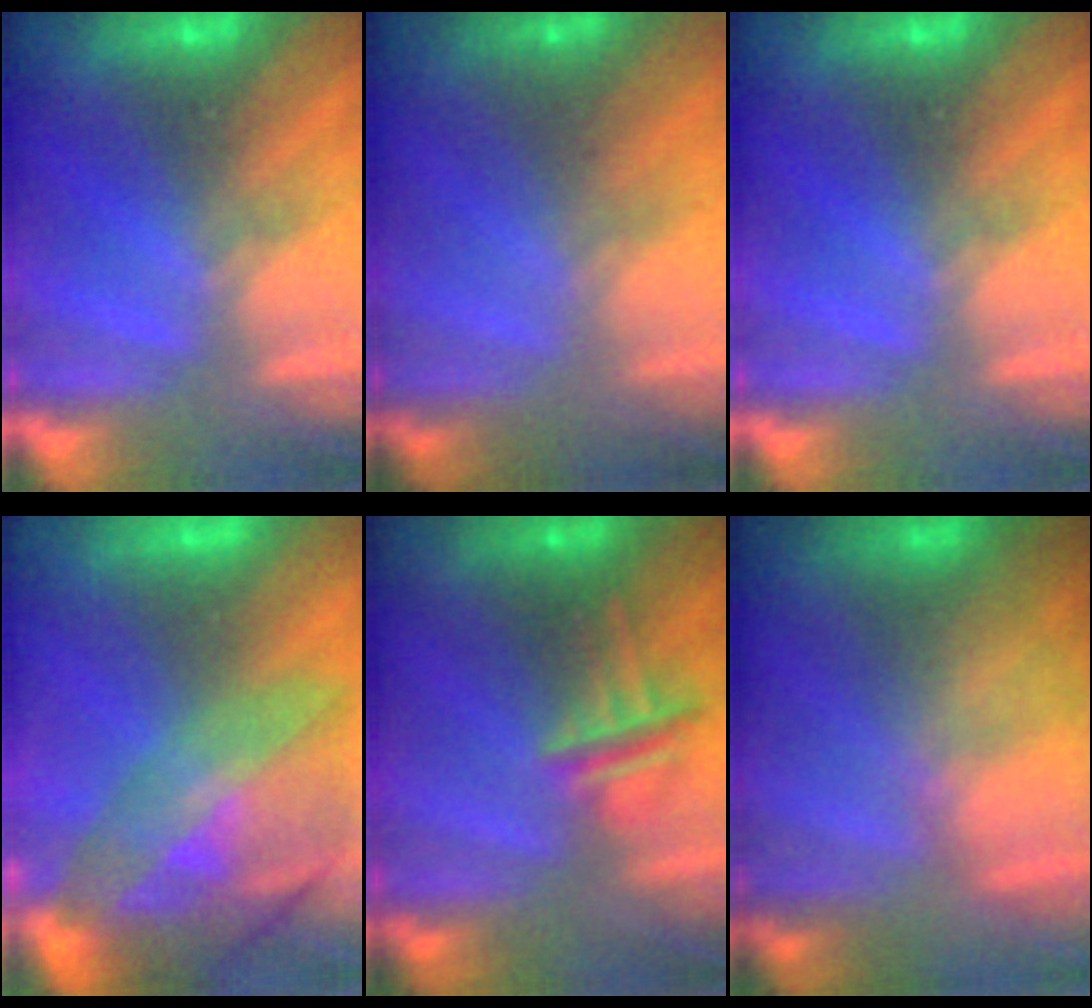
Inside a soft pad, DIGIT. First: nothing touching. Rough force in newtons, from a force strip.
{"total": 1.8}
{"total": 0.0}
{"total": 7.3}
{"total": 2.8}
{"total": 5.7}